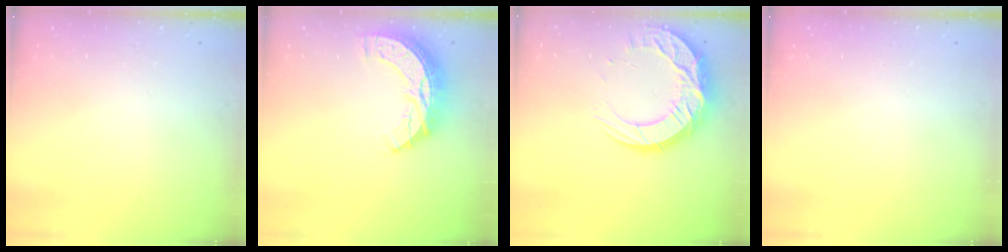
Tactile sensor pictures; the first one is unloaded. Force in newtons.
{"total": 10.4, "press": 10.3, "slide": 0.9}
{"total": 16.5, "press": 16.5, "slide": 1.4}
{"total": 0.0}